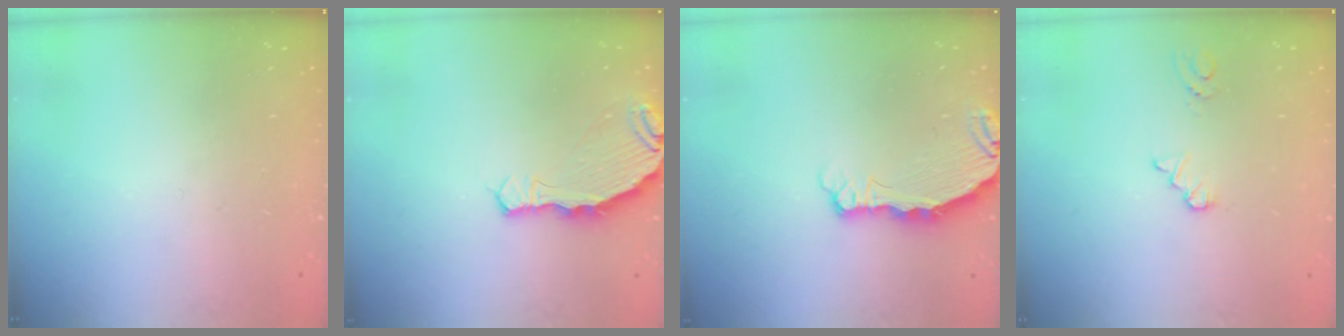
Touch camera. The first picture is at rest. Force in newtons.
{"total": 8.1, "press": 6.7, "slide": 4.5}
{"total": 5.4, "press": 5.4, "slide": 0.7}
{"total": 1.1, "press": 1.1, "slide": 0.1}